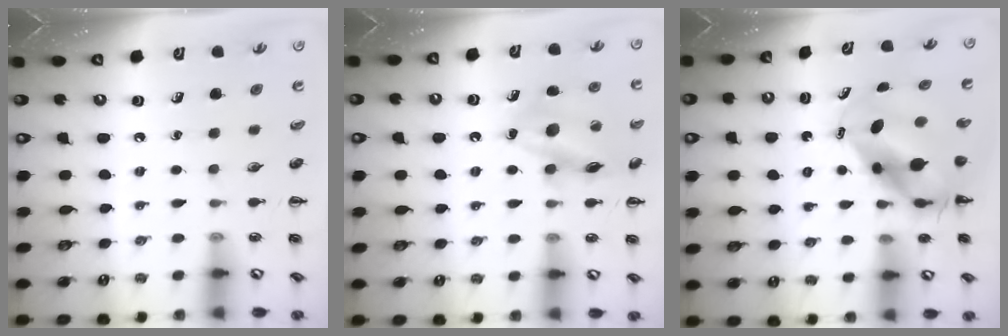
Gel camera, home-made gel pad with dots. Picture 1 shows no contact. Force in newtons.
{"total": 15.0, "press": 14.9, "slide": 1.4}
{"total": 7.6, "press": 7.1, "slide": 2.5}